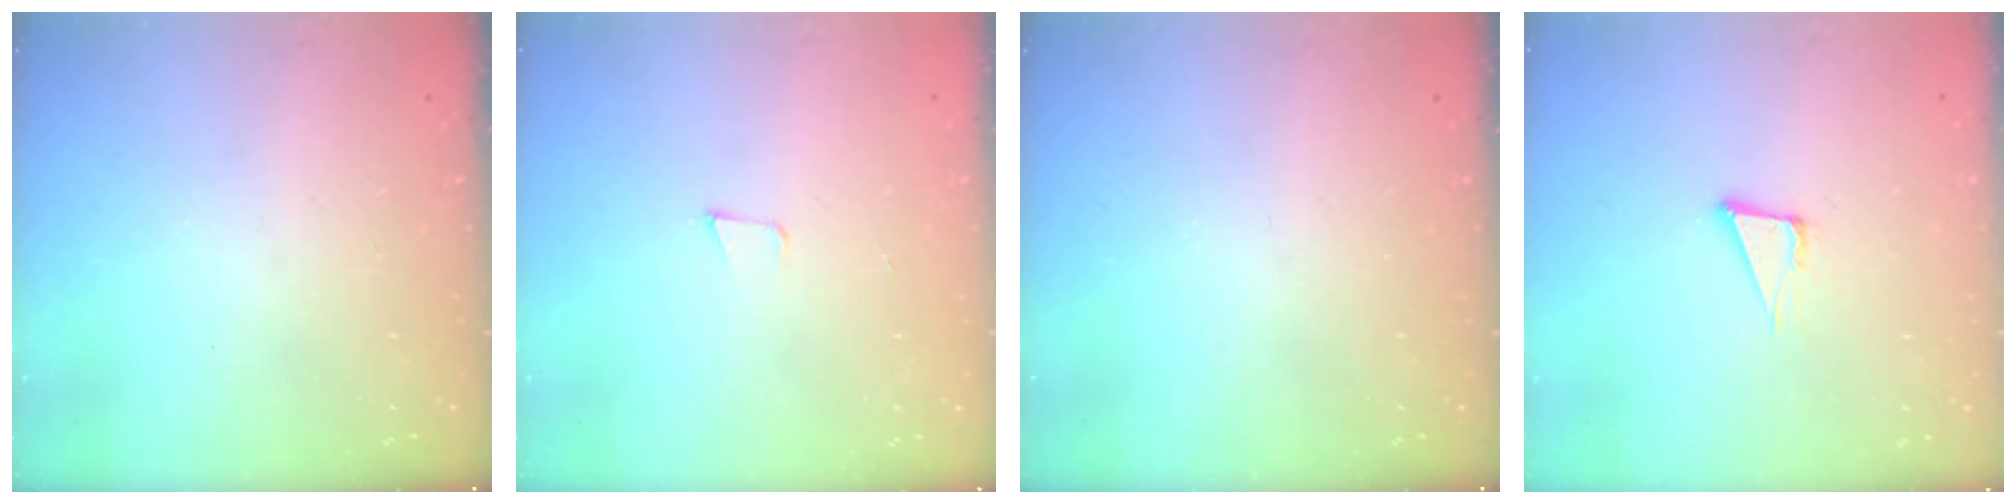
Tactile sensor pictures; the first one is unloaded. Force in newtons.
{"total": 3.4, "press": 2.1, "slide": 2.7}
{"total": 0.0}
{"total": 5.0, "press": 4.0, "slide": 3.1}